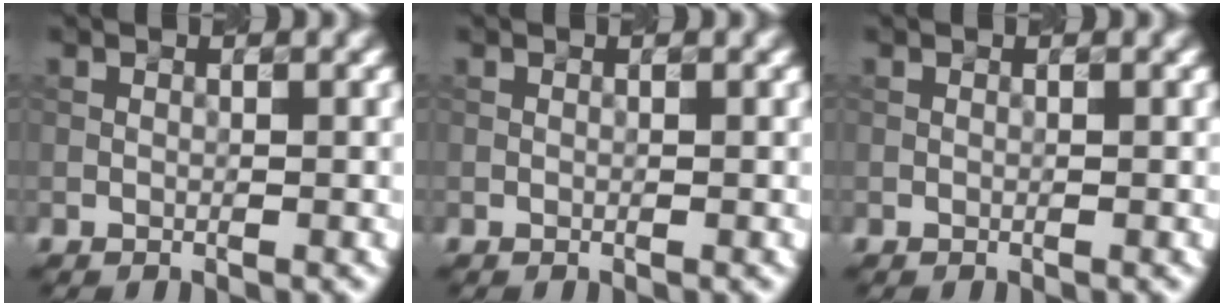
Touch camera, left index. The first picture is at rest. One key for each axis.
{"total": 0.0}
{"total": 0.0}